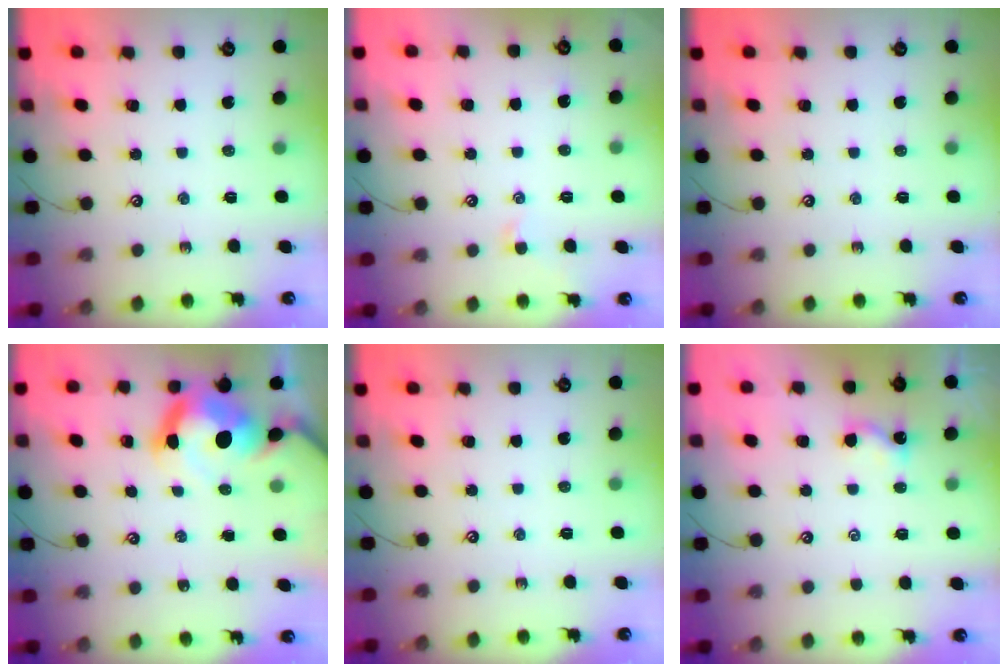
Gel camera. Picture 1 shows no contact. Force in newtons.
{"total": 0.0}
{"total": 0.0}
{"total": 12.2, "press": 12.2, "slide": 1.4}
{"total": 0.0}
{"total": 2.5, "press": 2.5, "slide": 0.1}